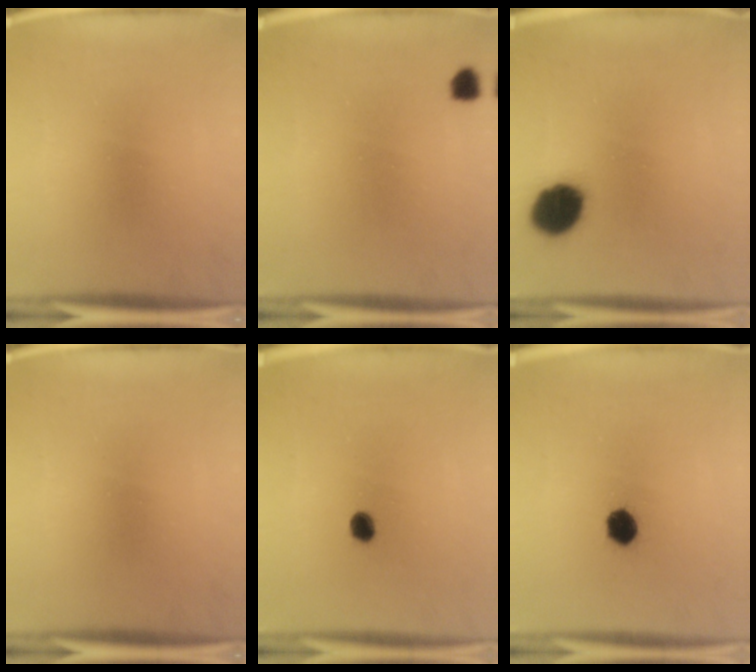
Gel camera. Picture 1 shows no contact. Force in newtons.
{"total": 2.0}
{"total": 10.7}
{"total": 0.0}
{"total": 2.7}
{"total": 4.7}